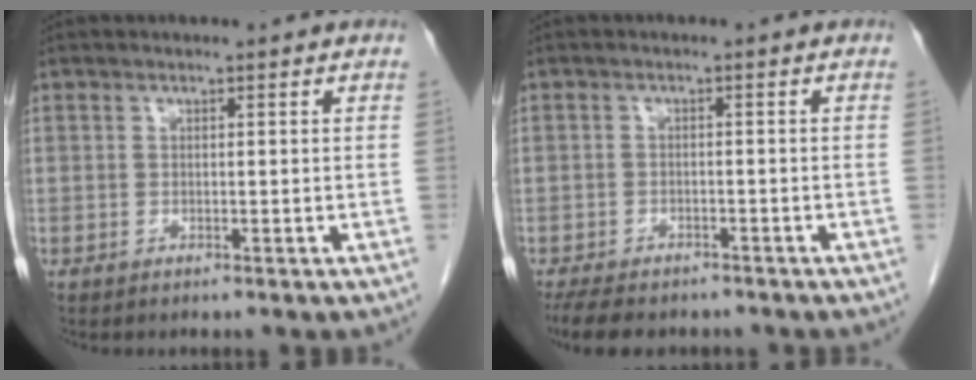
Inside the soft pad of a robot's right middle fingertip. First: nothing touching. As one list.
[{"total": 9.4, "force": [-7.7, 3.6, 4.0], "torque": [-0.072, -0.007, -0.108]}]